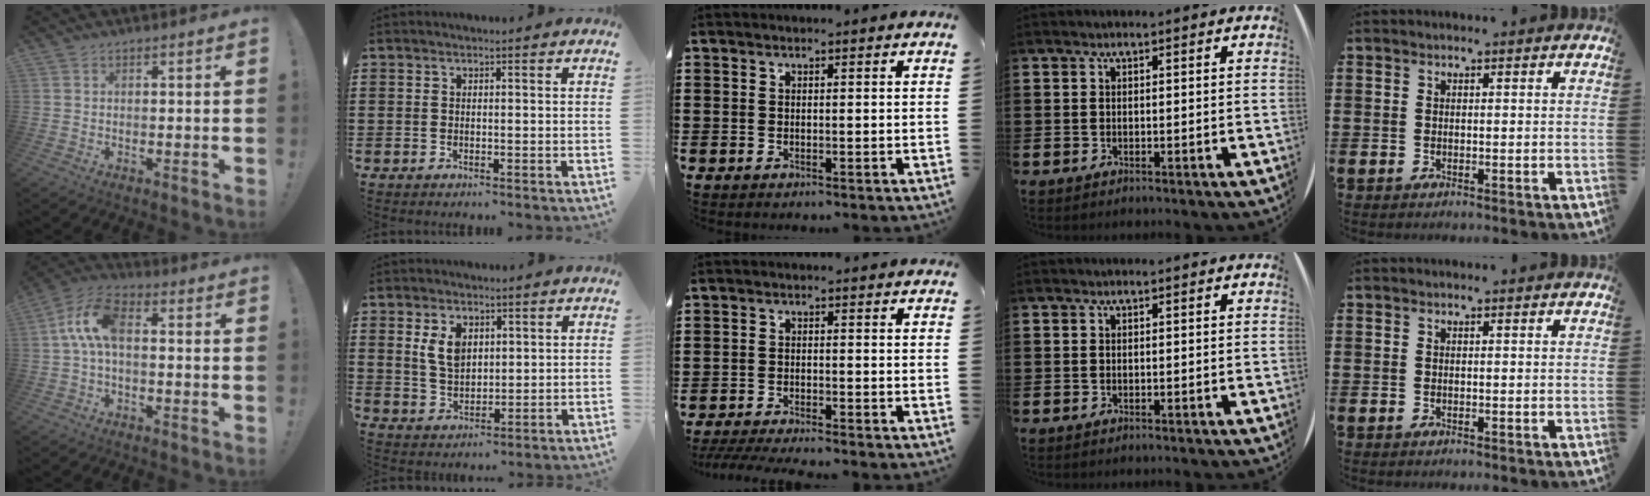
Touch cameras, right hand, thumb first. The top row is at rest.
{"thumb": {"total": 10.3, "force": [0.5, 5.1, 9.0], "torque": [-0.177, 0.012, 0.012]}, "index": {"total": 5.1, "force": [1.9, 3.2, 3.5], "torque": [-0.080, 0.011, 0.033]}, "middle": {"total": 2.9, "force": [-2.7, -0.2, 0.9], "torque": [-0.021, -0.006, -0.057]}}